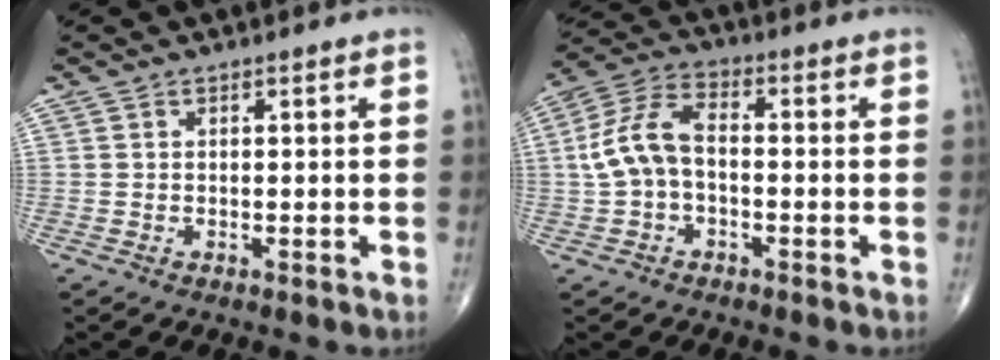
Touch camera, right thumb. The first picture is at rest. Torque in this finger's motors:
{"motor_torque": [-0.29, 0.54, 0.06, 0.00, 0.27]}